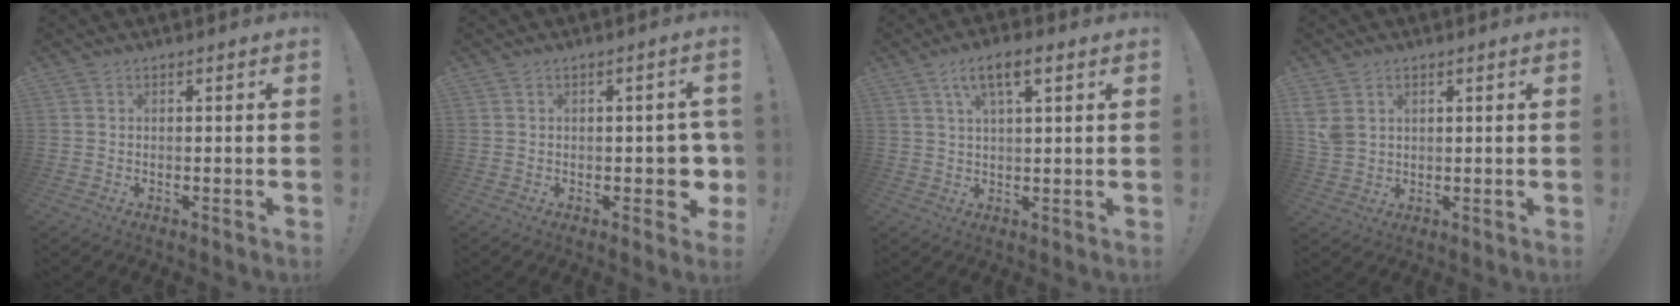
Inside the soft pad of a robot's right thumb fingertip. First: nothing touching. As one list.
[{"total": 5.0, "force": [-1.3, 3.2, 3.6], "torque": [-0.033, 0.009, -0.019]}, {"total": 7.0, "force": [3.1, 2.3, 5.8], "torque": [-0.101, -0.003, 0.054]}, {"total": 4.6, "force": [1.8, 3.6, 2.3], "torque": [-0.039, -0.008, 0.035]}]